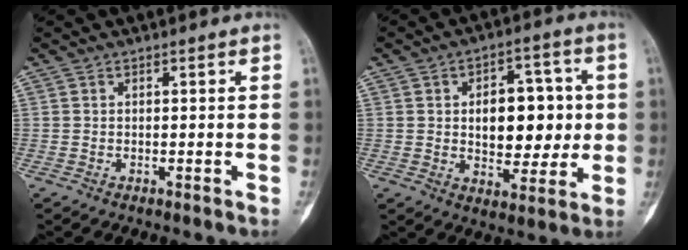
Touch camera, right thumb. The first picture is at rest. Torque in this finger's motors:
{"motor_torque": [0.89, 0.96, 0.10, -0.04, 0.10]}